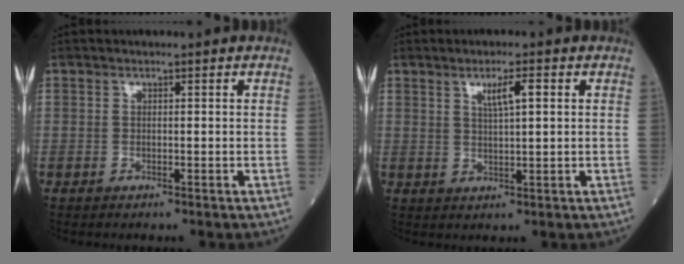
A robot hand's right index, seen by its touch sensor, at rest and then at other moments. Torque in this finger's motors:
{"motor_torque": [0.11, 0.05, 0.05, 0.03]}